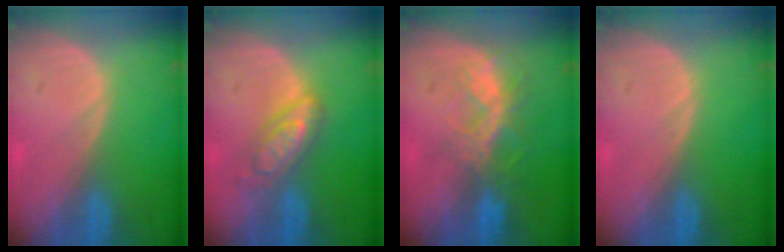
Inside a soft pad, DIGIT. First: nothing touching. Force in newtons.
{"total": 5.3, "press": 5.2, "slide": 0.2}
{"total": 6.6, "press": 5.9, "slide": 3.1}
{"total": 0.0}